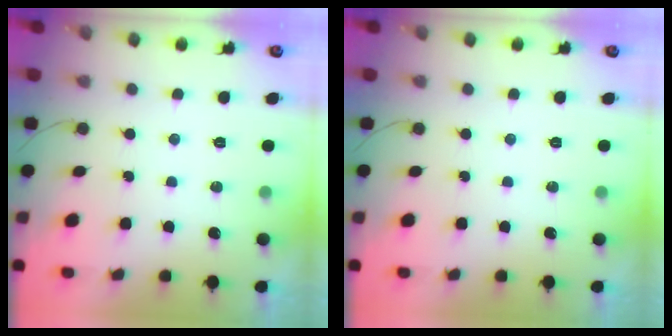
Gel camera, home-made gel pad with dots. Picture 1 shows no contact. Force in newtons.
{"total": 0.0}